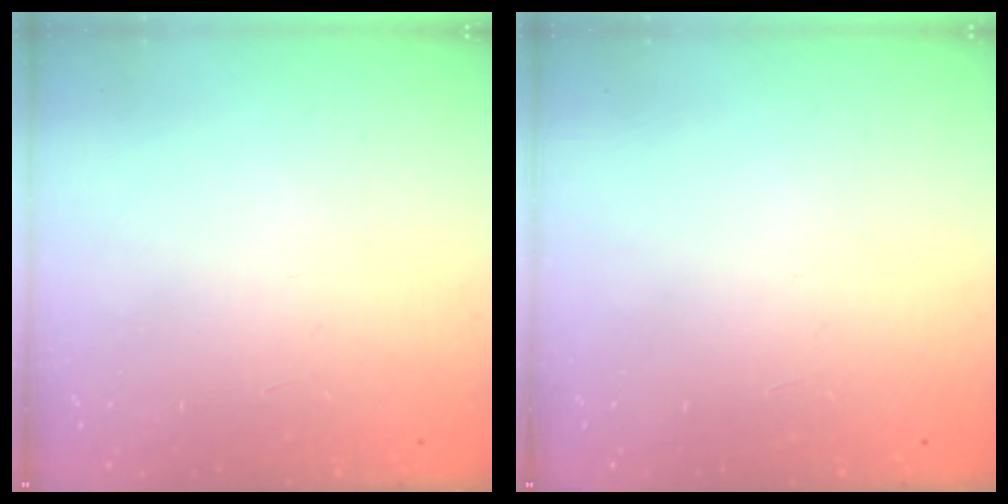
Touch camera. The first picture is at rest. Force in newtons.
{"total": 0.0}